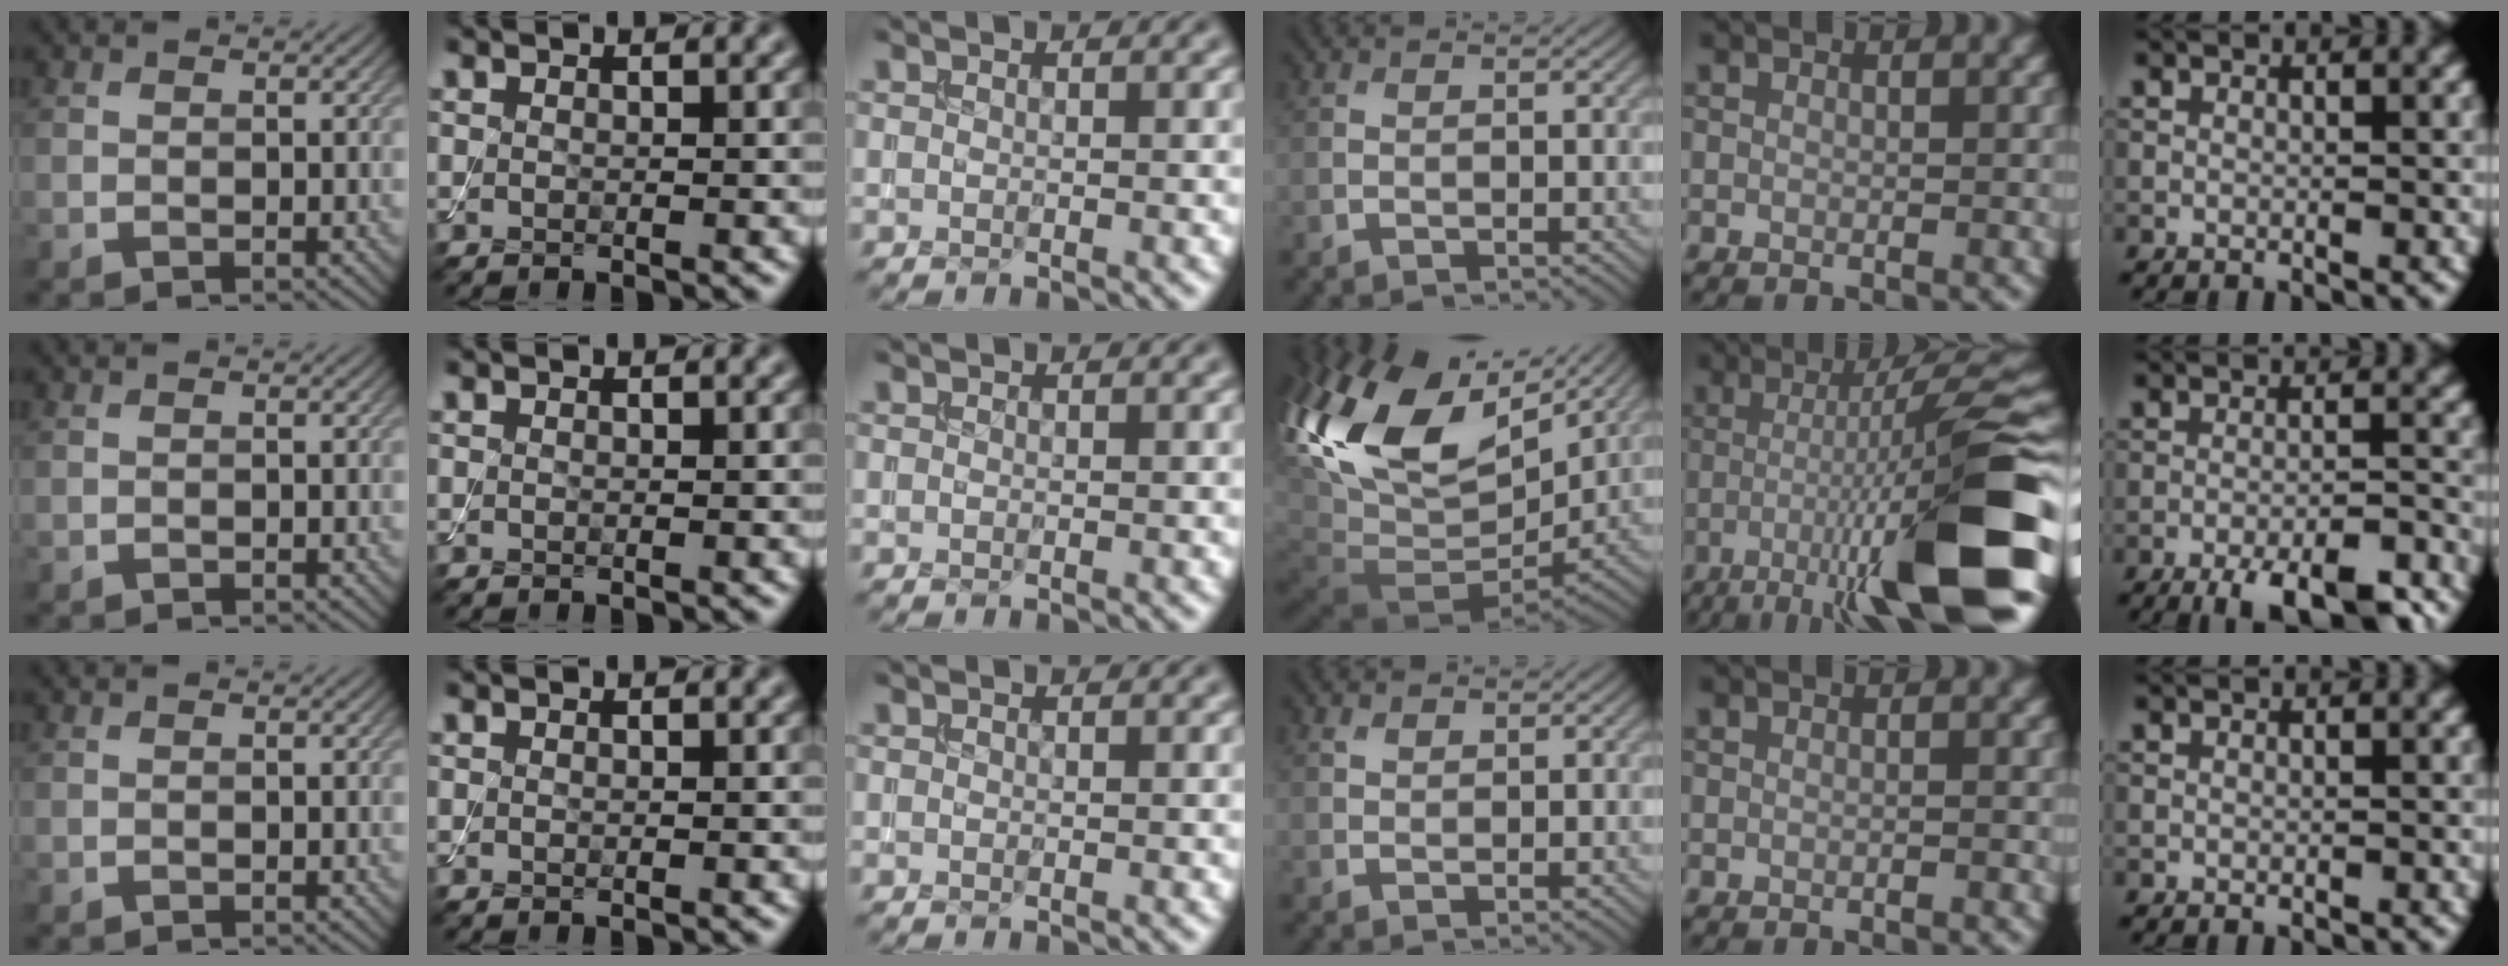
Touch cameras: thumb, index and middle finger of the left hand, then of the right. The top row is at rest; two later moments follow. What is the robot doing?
{"motion": "assemble", "object": "toy tower of hanoi"}